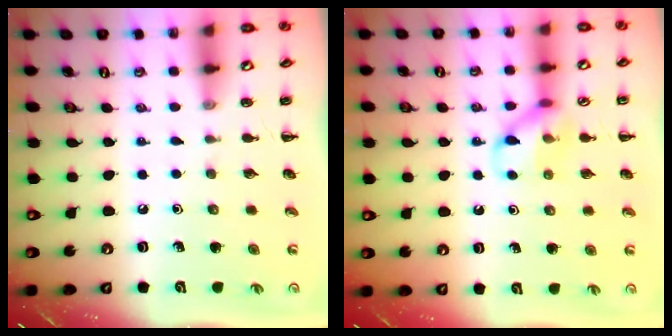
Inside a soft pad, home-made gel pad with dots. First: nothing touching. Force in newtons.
{"total": 10.1, "press": 10.0, "slide": 0.9}